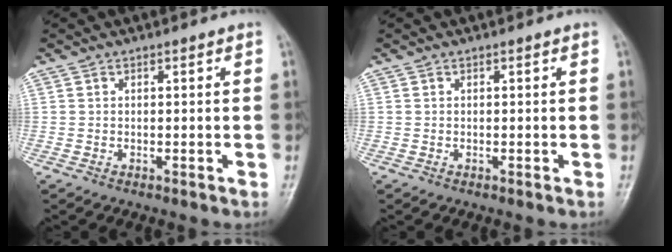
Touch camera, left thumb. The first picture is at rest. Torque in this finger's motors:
{"motor_torque": [0.00, 0.00, 0.00, 0.00, 0.00]}